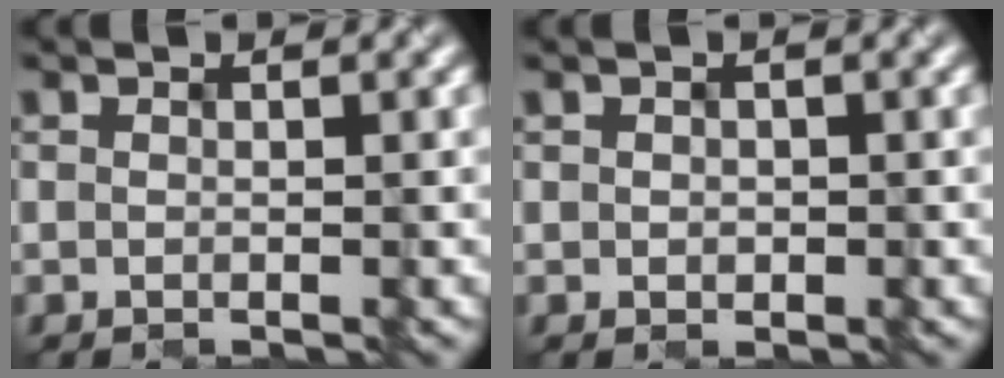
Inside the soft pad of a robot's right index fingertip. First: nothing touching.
{"total": 0.6, "force": [-0.2, 0.6, 0.1], "torque": [-0.001, -0.003, 0.008]}